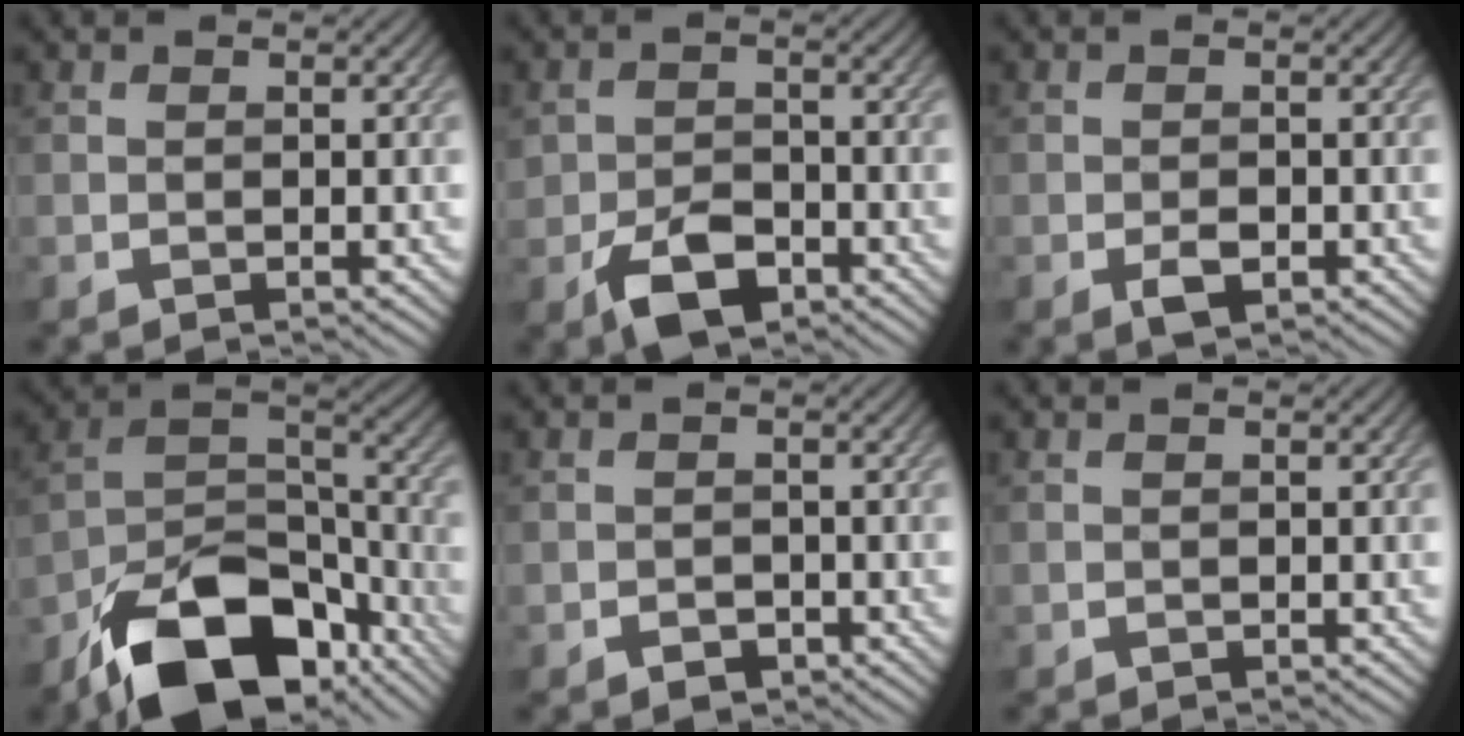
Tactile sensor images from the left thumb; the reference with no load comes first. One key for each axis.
{"total": 5.8, "fx": -3.3, "fy": 3.4, "fz": 3.4, "tx": -0.066, "ty": -0.008, "tz": -0.063}
{"total": 2.1, "fx": -1.0, "fy": 1.1, "fz": 1.5, "tx": -0.027, "ty": -0.003, "tz": -0.016}
{"total": 17.7, "fx": -11.7, "fy": 8.7, "fz": 10.0, "tx": -0.195, "ty": -0.031, "tz": -0.201}
{"total": 1.5, "fx": -0.9, "fy": 1.1, "fz": 0.6, "tx": -0.010, "ty": -0.006, "tz": -0.015}
{"total": 0.0}